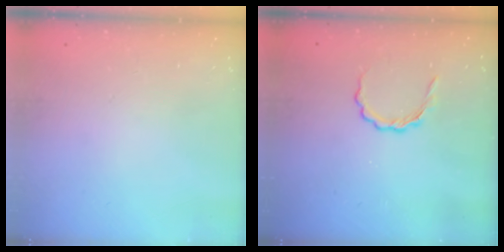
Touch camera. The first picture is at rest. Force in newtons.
{"total": 3.9, "press": 3.7, "slide": 1.2}